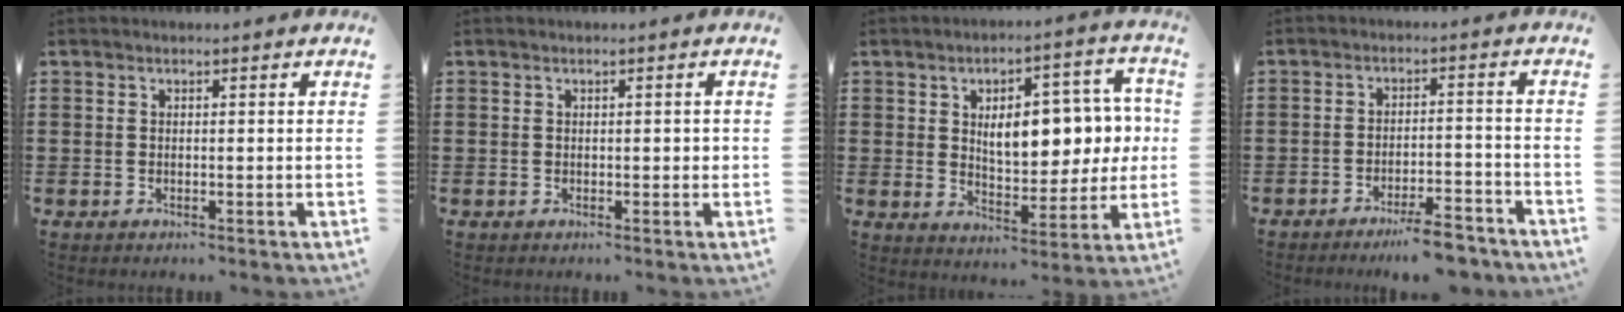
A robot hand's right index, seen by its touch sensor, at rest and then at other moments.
{"total": 0.8, "force": [-0.1, 0.4, 0.7], "torque": [-0.012, 0.002, -0.003]}
{"total": 9.6, "force": [1.6, 5.2, 7.9], "torque": [-0.127, 0.005, 0.021]}
{"total": 5.6, "force": [-4.8, 0.4, 2.8], "torque": [-0.044, -0.005, -0.086]}